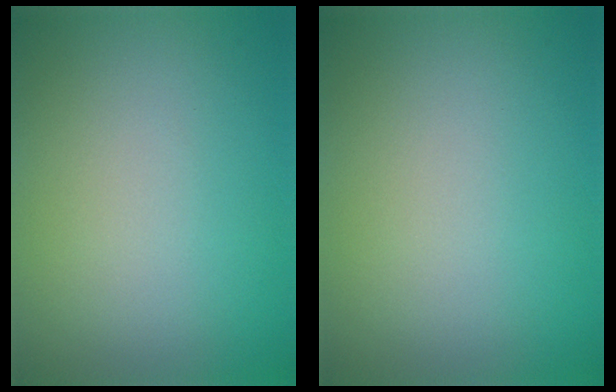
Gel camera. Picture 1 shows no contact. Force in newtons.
{"total": 0.0}